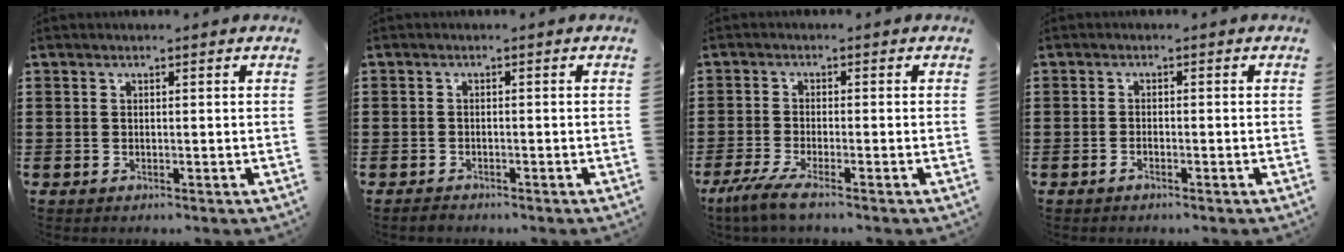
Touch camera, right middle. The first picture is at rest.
{"total": 1.3, "force": [-1.1, 0.8, -0.2], "torque": [0.002, 0.005, -0.026]}
{"total": 4.1, "force": [-3.1, 0.3, 2.6], "torque": [-0.071, -0.017, -0.066]}
{"total": 0.9, "force": [-0.8, 0.1, 0.5], "torque": [-0.011, -0.003, -0.015]}